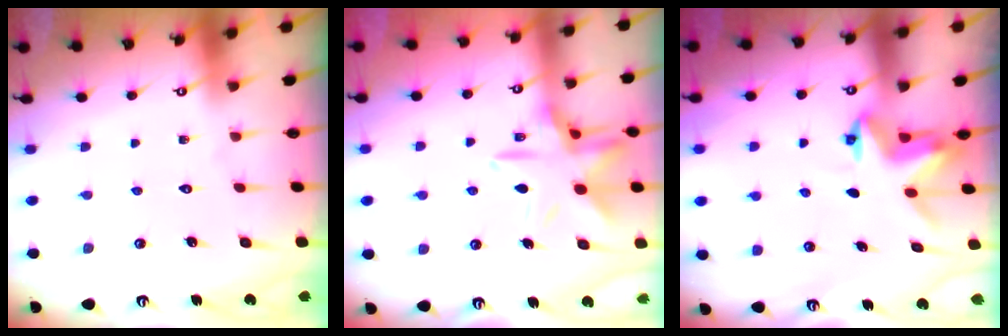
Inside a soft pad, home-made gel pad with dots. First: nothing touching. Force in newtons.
{"total": 13.9, "press": 13.9, "slide": 0.9}
{"total": 3.9, "press": 3.8, "slide": 0.5}